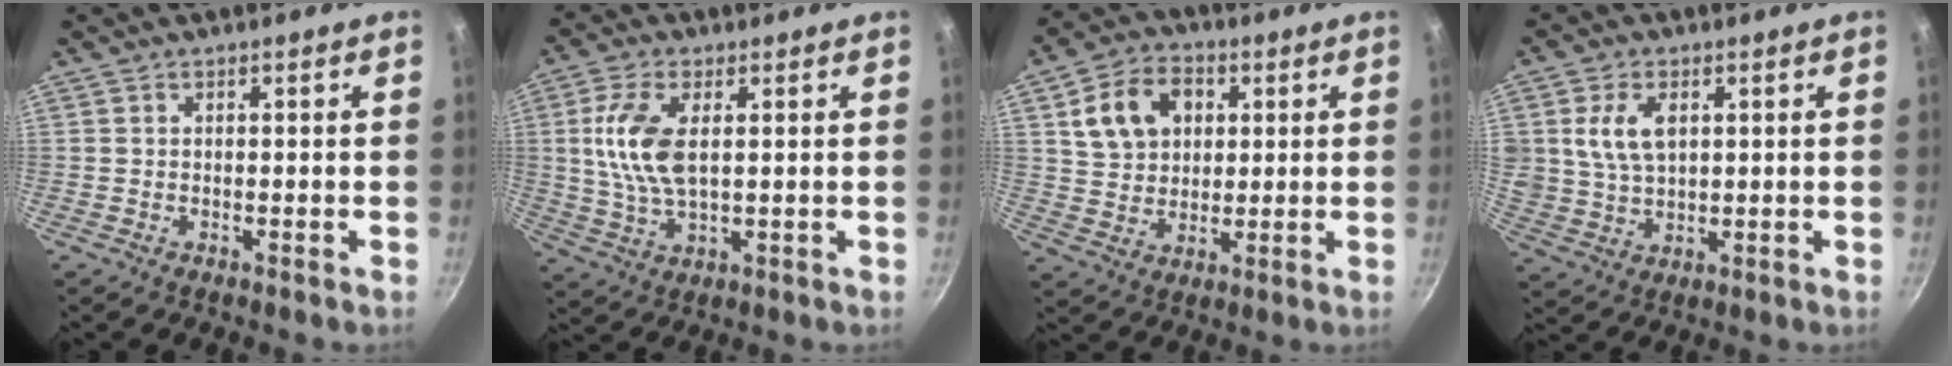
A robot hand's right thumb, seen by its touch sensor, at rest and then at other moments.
{"total": 10.4, "force": [1.9, 5.1, 8.9], "torque": [-0.180, -0.002, 0.041]}
{"total": 12.1, "force": [3.6, 9.2, 7.0], "torque": [-0.102, 0.005, 0.061]}
{"total": 8.3, "force": [2.5, 5.2, 6.0], "torque": [-0.108, -0.011, 0.051]}